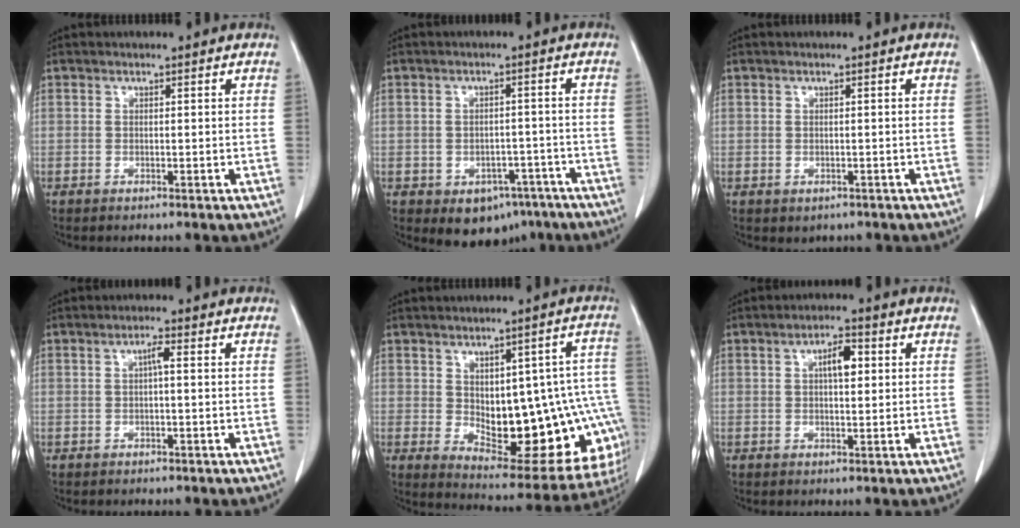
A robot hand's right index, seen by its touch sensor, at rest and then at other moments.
{"total": 7.1, "force": [-4.2, 4.9, 2.9], "torque": [-0.022, 0.012, -0.049]}
{"total": 1.4, "force": [-0.6, 1.2, 0.4], "torque": [-0.008, 0.002, 0.000]}
{"total": 1.7, "force": [0.2, 0.2, 1.7], "torque": [-0.031, 0.004, 0.004]}
{"total": 21.1, "force": [-2.1, 9.6, 18.7], "torque": [-0.167, 0.028, 0.006]}
{"total": 4.0, "force": [1.0, 1.3, 3.7], "torque": [-0.063, 0.007, 0.015]}